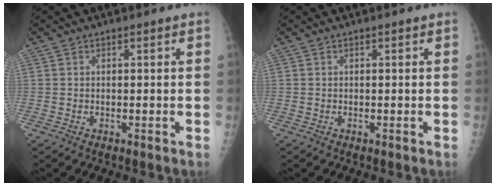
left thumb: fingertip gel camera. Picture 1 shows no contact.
{"total": 0.0}